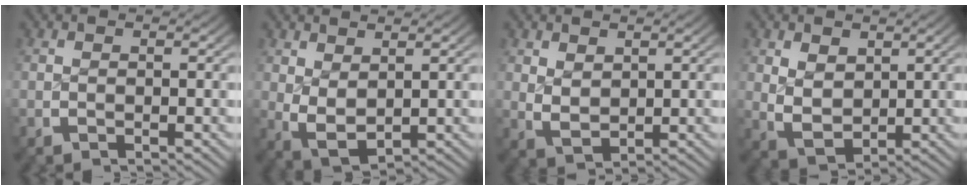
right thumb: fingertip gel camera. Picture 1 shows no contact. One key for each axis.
{"total": 5.0, "fx": 0.3, "fy": 3.6, "fz": 3.4, "tx": -0.085, "ty": -0.028, "tz": 0.026}
{"total": 2.8, "fx": 0.8, "fy": 2.0, "fz": 1.8, "tx": -0.041, "ty": -0.019, "tz": 0.033}
{"total": 4.9, "fx": 0.4, "fy": 3.8, "fz": 3.2, "tx": -0.077, "ty": -0.033, "tz": 0.029}